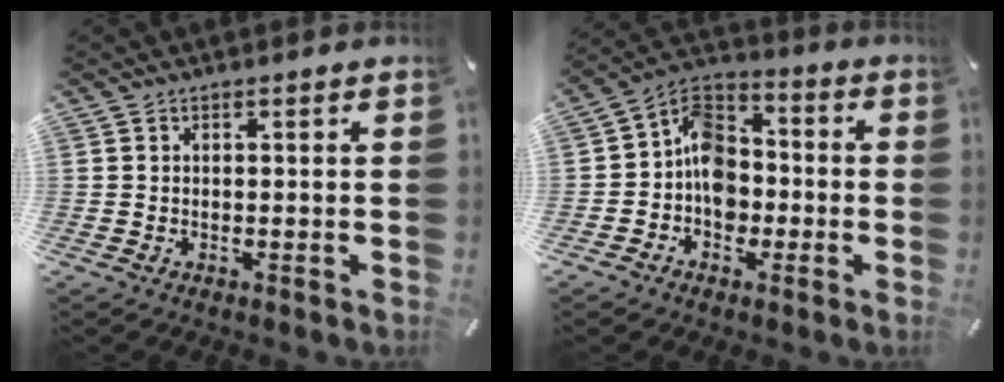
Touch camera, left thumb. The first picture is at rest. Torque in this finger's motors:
{"motor_torque": [-0.08, 1.21, 0.99, 0.16, 0.23]}